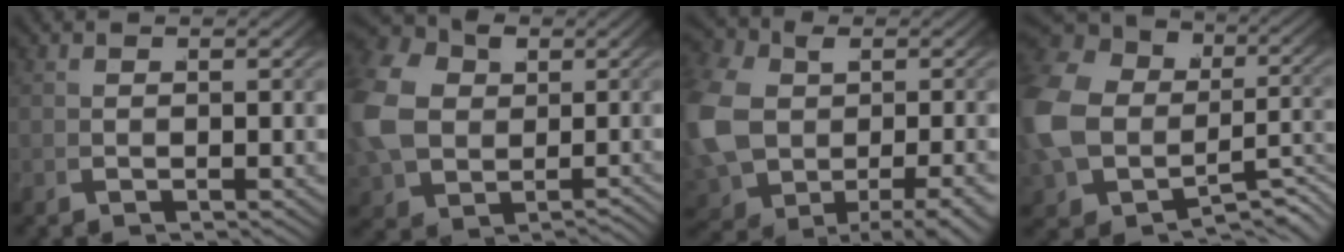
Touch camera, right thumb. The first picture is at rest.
{"total": 8.5, "force": [0.4, 6.9, 4.9], "torque": [-0.127, -0.024, 0.027]}
{"total": 8.8, "force": [-0.8, 6.4, 6.0], "torque": [-0.163, -0.049, 0.026]}
{"total": 13.7, "force": [-2.1, 10.7, 8.3], "torque": [-0.197, -0.048, -0.008]}